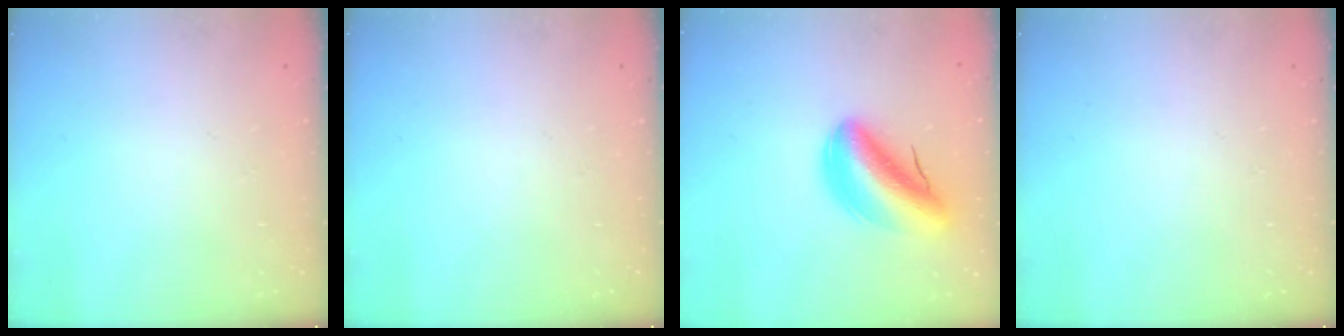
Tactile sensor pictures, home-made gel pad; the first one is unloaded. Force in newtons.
{"total": 0.0}
{"total": 11.1, "press": 10.4, "slide": 3.7}
{"total": 0.0}